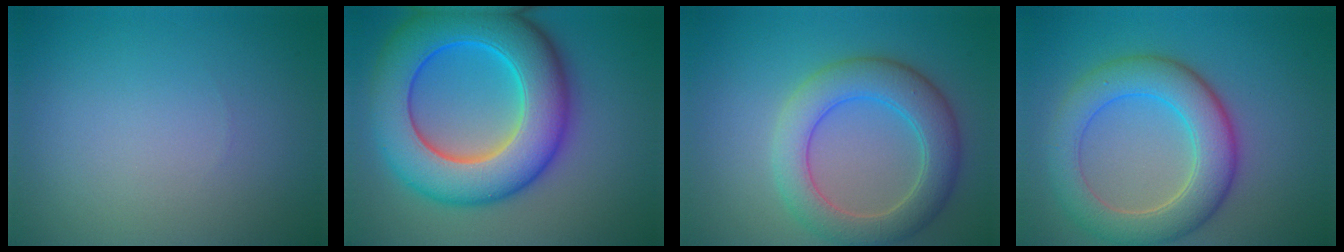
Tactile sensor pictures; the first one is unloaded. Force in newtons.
{"total": 12.1, "press": 12.1, "slide": 0.3}
{"total": 5.8, "press": 5.8, "slide": 0.2}
{"total": 6.8, "press": 6.8, "slide": 0.6}